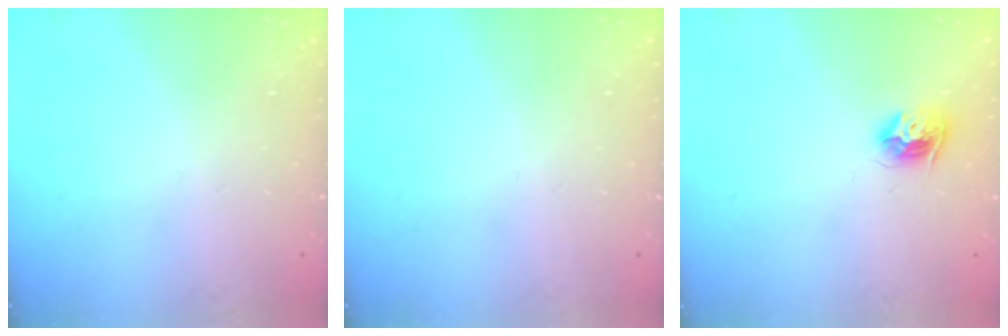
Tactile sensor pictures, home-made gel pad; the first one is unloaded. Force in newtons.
{"total": 0.0}
{"total": 9.3, "press": 9.3, "slide": 0.3}